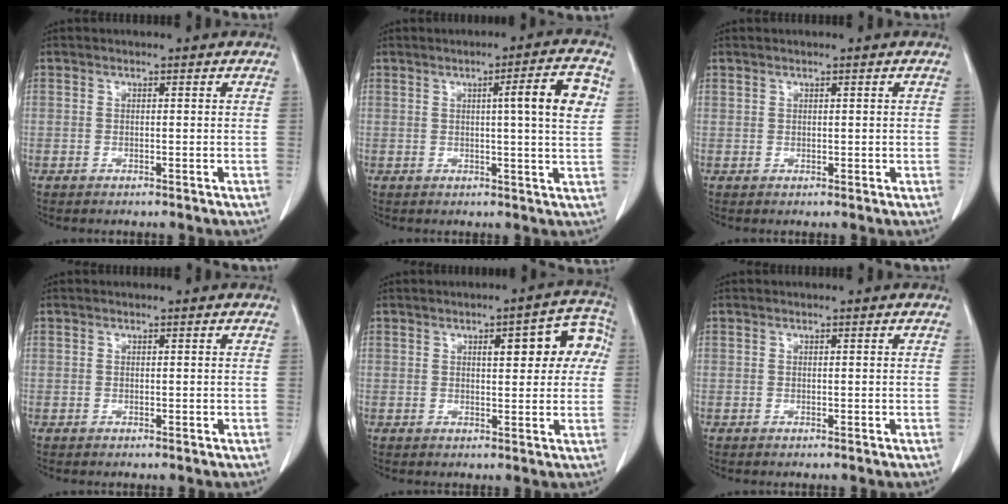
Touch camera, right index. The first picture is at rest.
{"total": 7.3, "force": [1.9, -0.2, 7.0], "torque": [-0.098, 0.001, 0.025]}
{"total": 0.6, "force": [0.5, 0.4, 0.1], "torque": [0.005, 0.000, 0.010]}
{"total": 0.0}
{"total": 8.6, "force": [2.5, 3.0, 7.7], "torque": [-0.085, 0.028, 0.028]}
{"total": 0.0}